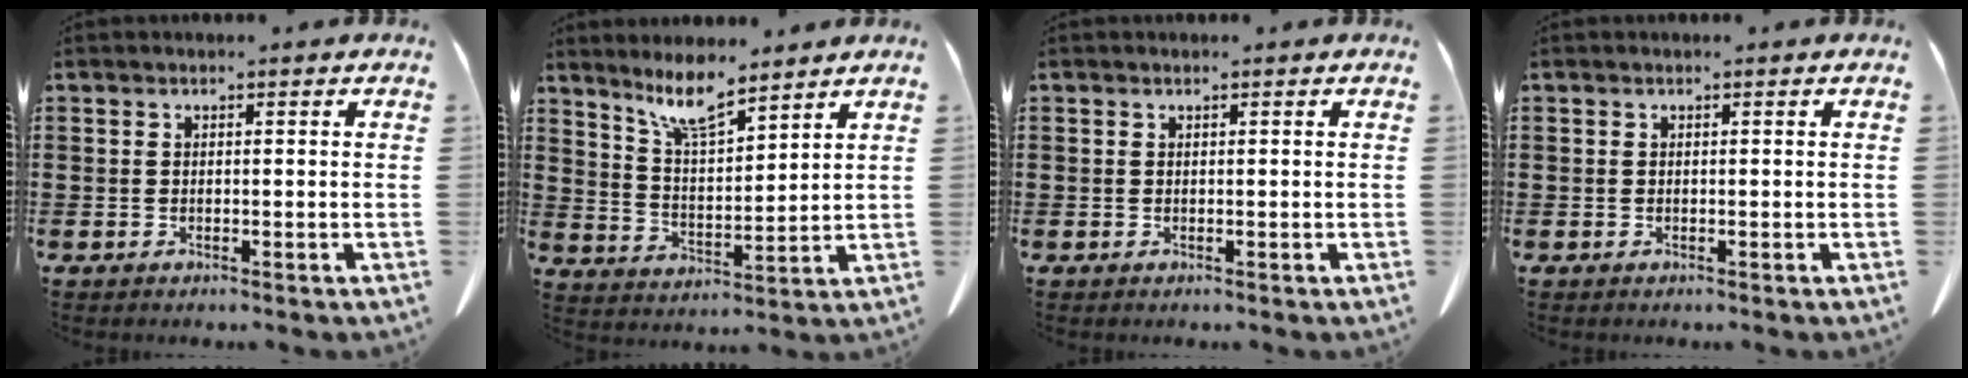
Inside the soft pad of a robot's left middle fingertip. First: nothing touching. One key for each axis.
{"total": 7.7, "fx": 6.5, "fy": 1.3, "fz": 4.0, "tx": -0.098, "ty": -0.024, "tz": 0.118}
{"total": 0.0}
{"total": 0.0}